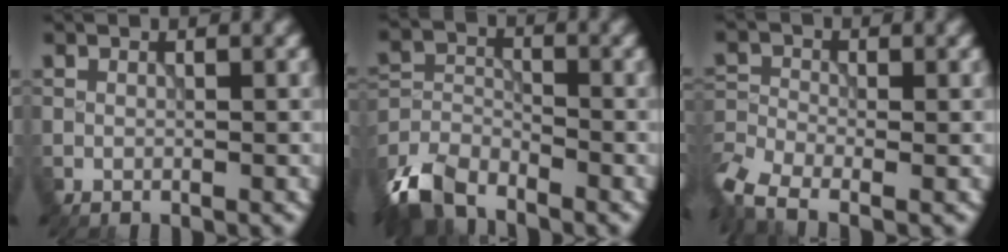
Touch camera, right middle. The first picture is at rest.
{"total": 6.7, "force": [-5.3, 2.8, 2.9], "torque": [-0.061, -0.012, -0.115]}
{"total": 5.0, "force": [-3.2, 2.3, 3.1], "torque": [-0.076, -0.011, -0.070]}